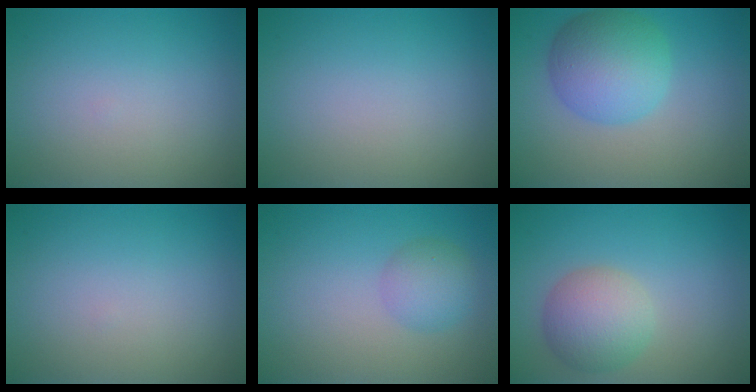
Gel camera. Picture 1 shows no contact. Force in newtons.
{"total": 0.0}
{"total": 6.3, "press": 6.3, "slide": 0.2}
{"total": 0.0}
{"total": 2.6, "press": 2.6, "slide": 0.0}
{"total": 4.5, "press": 4.5, "slide": 0.2}